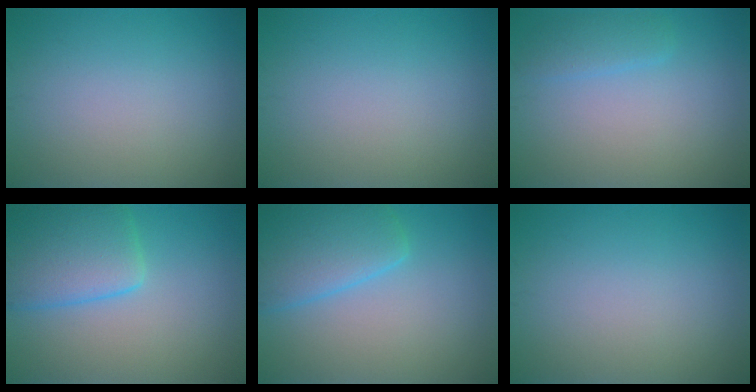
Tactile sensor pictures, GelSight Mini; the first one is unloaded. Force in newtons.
{"total": 0.0}
{"total": 1.7, "press": 1.7, "slide": 0.1}
{"total": 5.9, "press": 5.9, "slide": 0.5}
{"total": 5.3, "press": 5.3, "slide": 0.2}
{"total": 0.0}